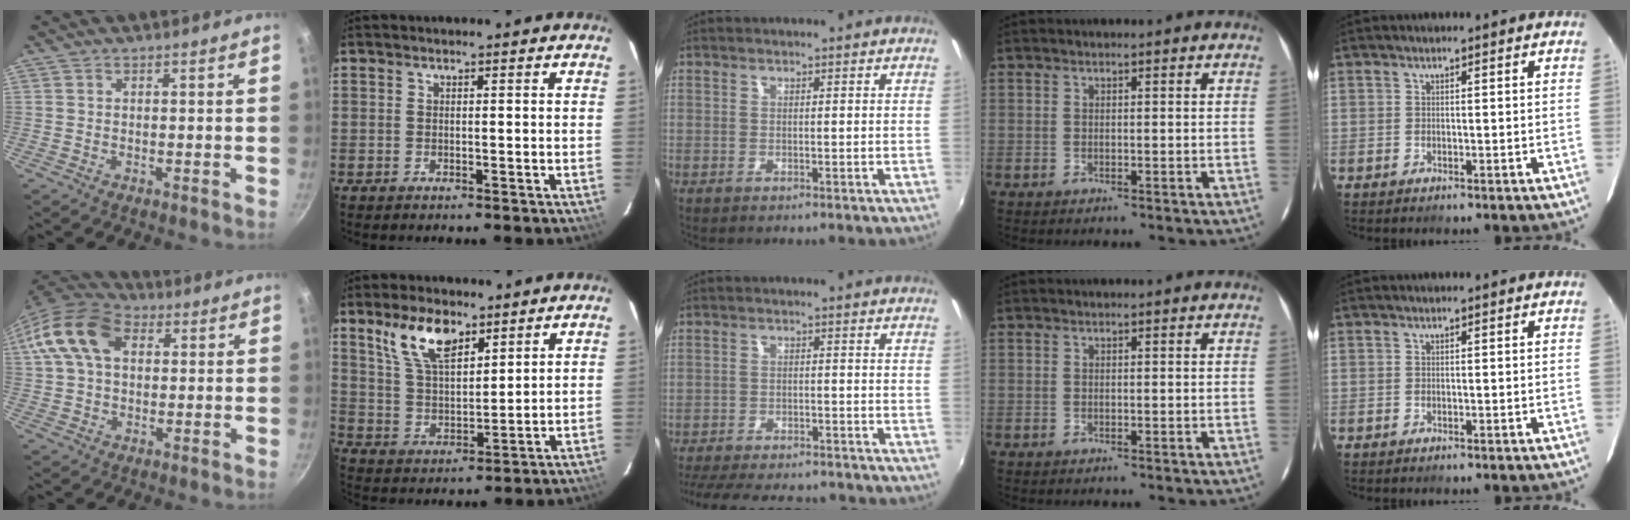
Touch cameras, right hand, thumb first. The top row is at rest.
{"thumb": {"total": 14.0, "force": [3.8, 9.4, 9.7], "torque": [-0.169, 0.020, 0.052]}, "index": {"total": 10.5, "force": [6.5, 4.8, 6.8], "torque": [-0.127, 0.012, 0.134]}, "middle": {"total": 15.9, "force": [-13.7, 4.5, 6.7], "torque": [-0.148, -0.021, -0.199]}}